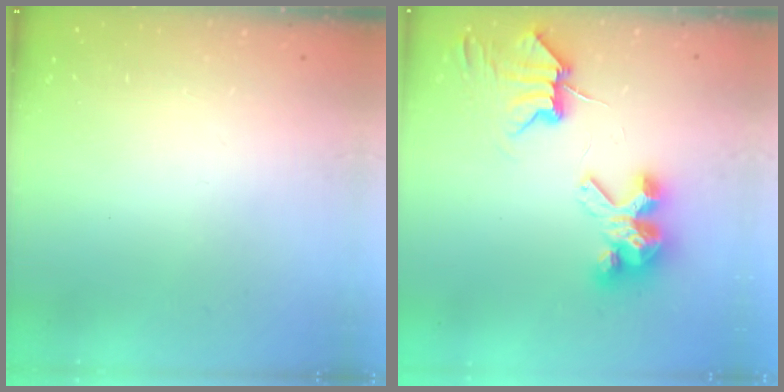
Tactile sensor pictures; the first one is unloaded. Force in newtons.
{"total": 6.3, "press": 6.3, "slide": 0.8}